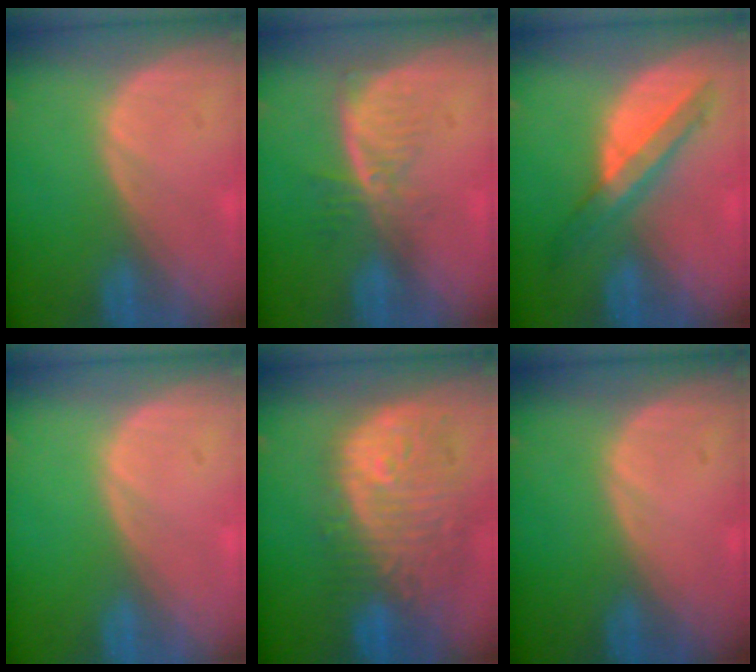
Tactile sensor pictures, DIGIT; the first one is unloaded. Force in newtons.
{"total": 5.9, "press": 5.0, "slide": 3.1}
{"total": 5.7, "press": 5.7, "slide": 0.3}
{"total": 0.0}
{"total": 12.0, "press": 10.7, "slide": 5.3}
{"total": 0.0}